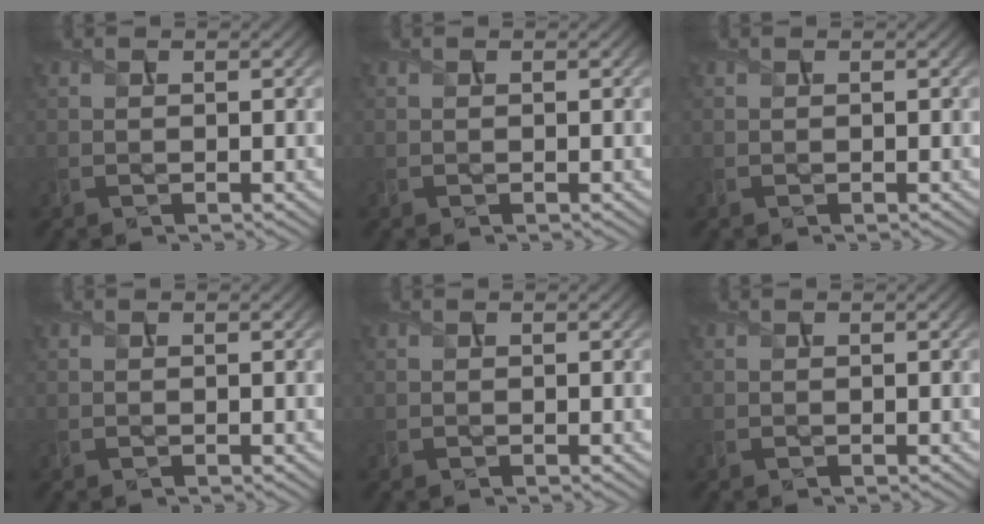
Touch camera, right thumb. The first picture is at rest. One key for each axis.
{"total": 0.0}
{"total": 0.0}
{"total": 0.0}
{"total": 0.0}
{"total": 0.0}